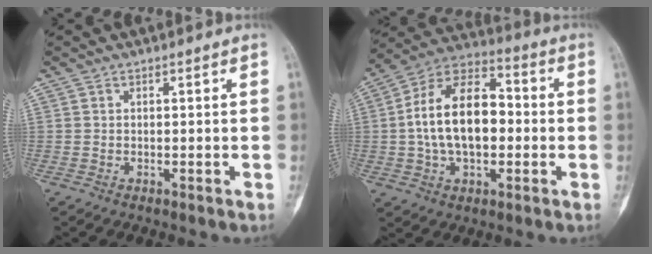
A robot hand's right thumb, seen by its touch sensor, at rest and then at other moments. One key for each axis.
{"total": 17.7, "fx": -0.2, "fy": 10.4, "fz": 14.3, "tx": -0.234, "ty": 0.034, "tz": -0.012}